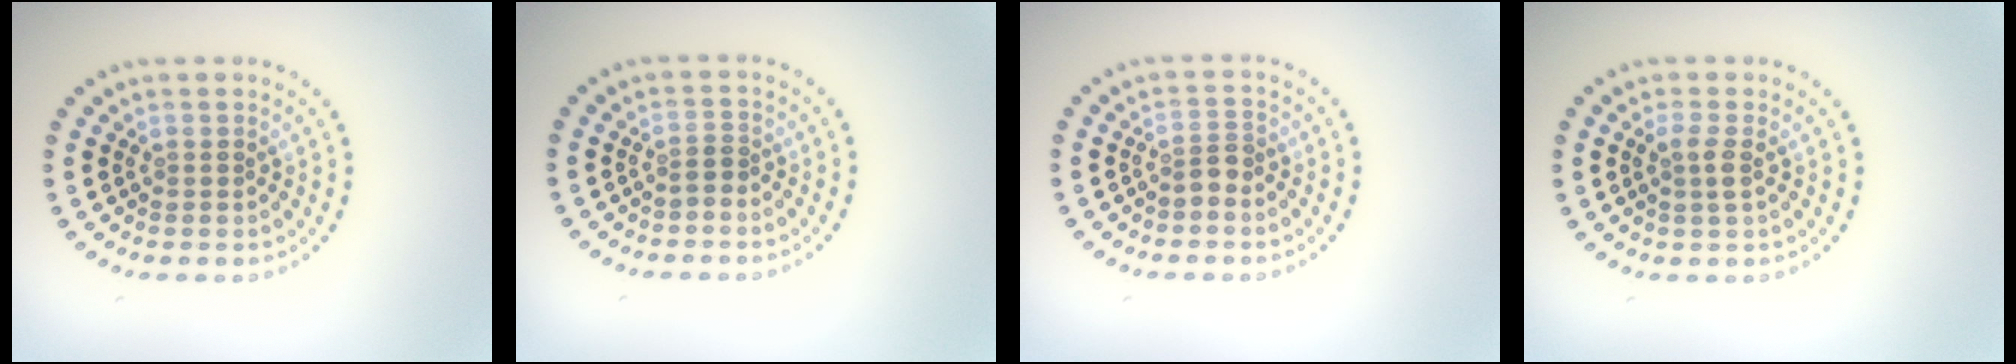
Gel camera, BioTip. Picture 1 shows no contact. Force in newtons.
{"total": 0.8, "press": 0.5, "slide": 0.6}
{"total": 1.6, "press": 1.3, "slide": 1.0}
{"total": 1.5, "press": 1.3, "slide": 0.7}